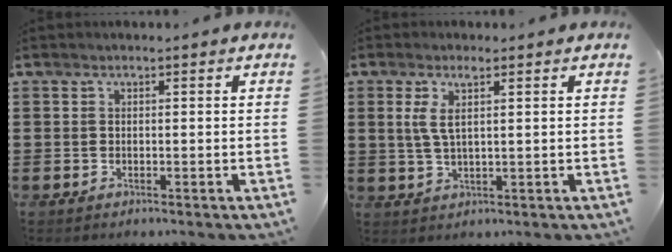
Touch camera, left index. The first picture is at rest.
{"total": 3.5, "force": [1.3, 0.7, 3.1], "torque": [-0.073, -0.002, 0.019]}